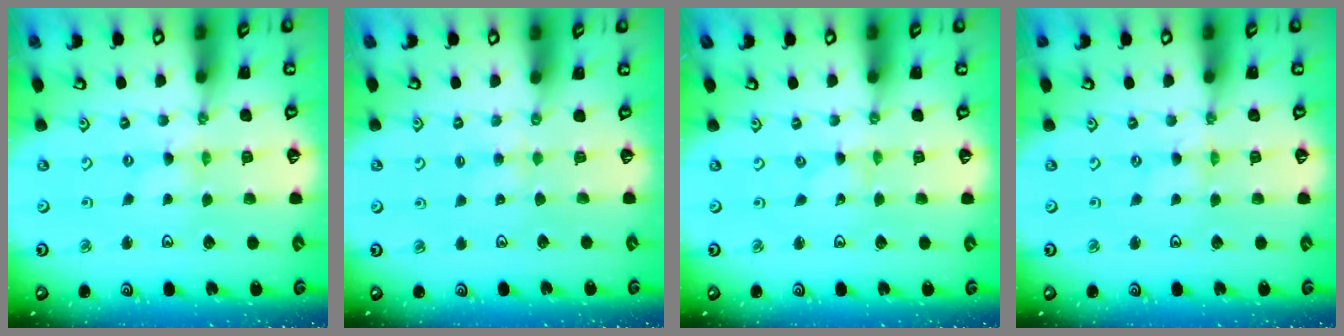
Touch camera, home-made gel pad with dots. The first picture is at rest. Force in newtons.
{"total": 2.0, "press": 2.0, "slide": 0.3}
{"total": 0.0}
{"total": 0.0}